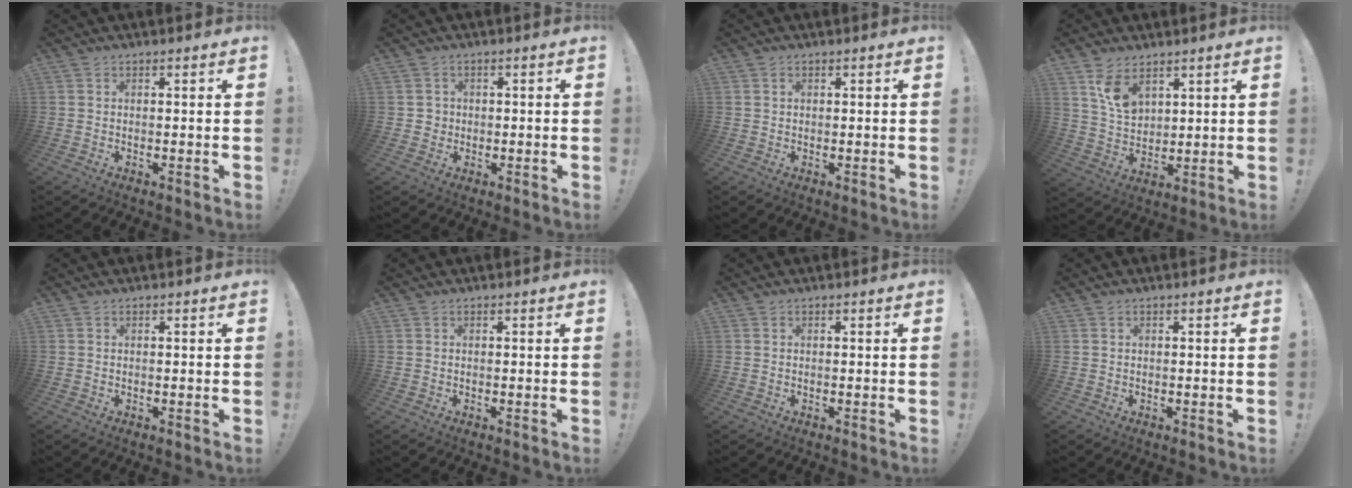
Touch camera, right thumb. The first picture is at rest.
{"total": 2.4, "force": [-0.3, 2.3, 0.5], "torque": [-0.004, 0.003, -0.007]}
{"total": 0.6, "force": [0.2, 0.6, 0.1], "torque": [-0.003, 0.002, 0.003]}
{"total": 8.9, "force": [5.3, 5.4, 4.6], "torque": [-0.075, -0.026, 0.103]}
{"total": 0.0}
{"total": 0.0}
{"total": 0.0}
{"total": 0.0}